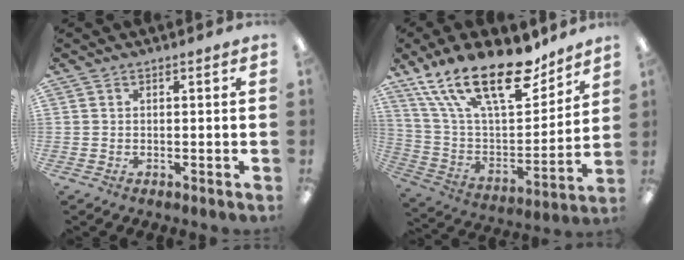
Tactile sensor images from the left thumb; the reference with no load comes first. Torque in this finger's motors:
{"motor_torque": [0.66, 0.18, 1.46, -1.32, 0.53]}